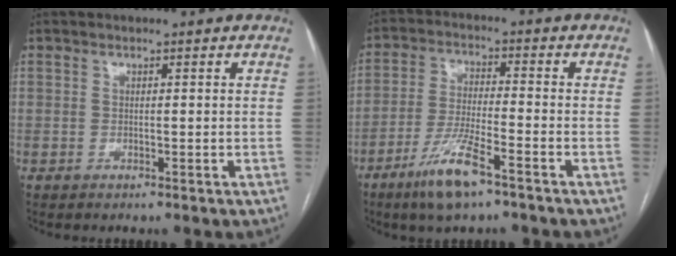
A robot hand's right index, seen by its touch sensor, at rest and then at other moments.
{"total": 9.0, "force": [-5.7, 1.1, 6.9], "torque": [-0.139, -0.017, -0.106]}